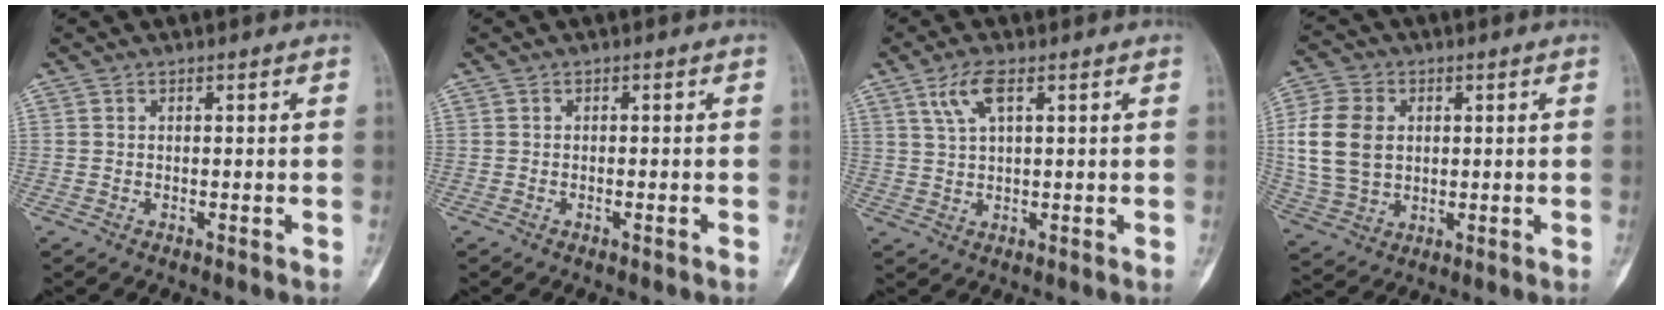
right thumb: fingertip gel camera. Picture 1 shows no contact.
{"total": 0.6, "force": [-0.3, 0.0, 0.6], "torque": [-0.014, 0.006, -0.002]}
{"total": 5.1, "force": [2.4, 1.6, 4.2], "torque": [-0.091, 0.002, 0.055]}
{"total": 12.1, "force": [1.6, 9.0, 7.8], "torque": [-0.154, 0.001, 0.036]}